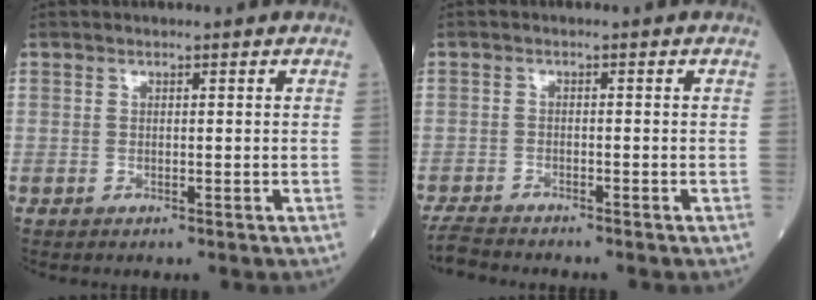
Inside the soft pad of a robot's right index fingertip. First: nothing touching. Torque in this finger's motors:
{"motor_torque": [-0.23, -0.11, -0.03, -0.01]}